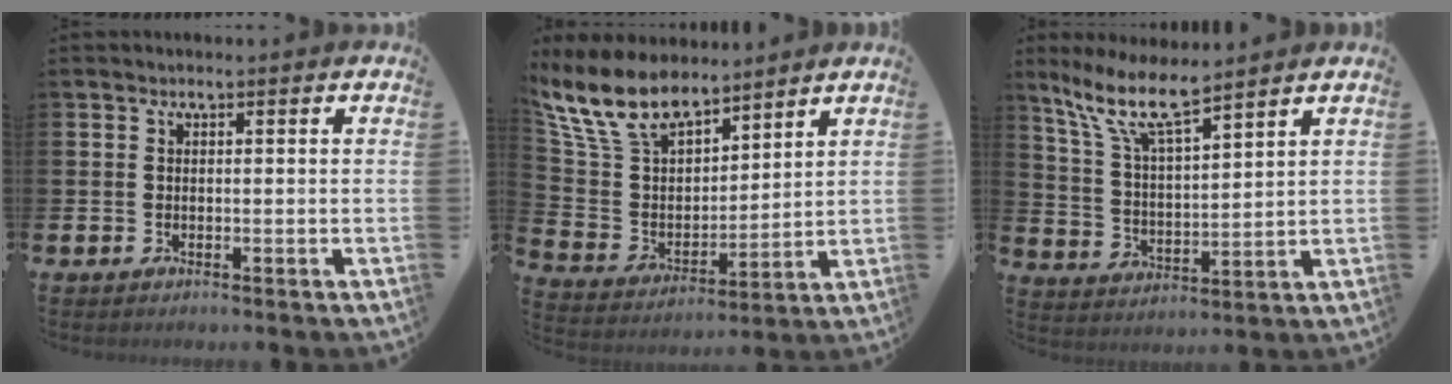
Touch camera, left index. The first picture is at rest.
{"total": 11.0, "force": [9.2, 4.8, 3.9], "torque": [-0.130, -0.042, 0.173]}
{"total": 9.5, "force": [7.7, 2.0, 5.2], "torque": [-0.131, -0.027, 0.136]}